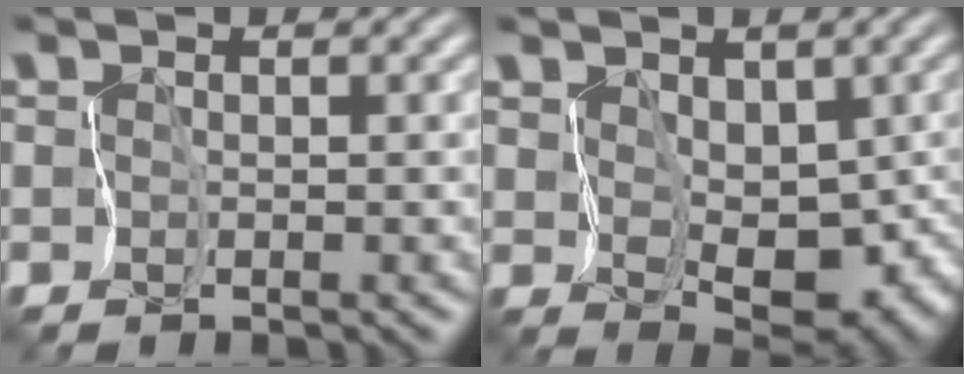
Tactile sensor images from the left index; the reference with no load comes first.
{"total": 9.1, "force": [1.9, 6.2, 6.4], "torque": [-0.089, -0.013, 0.047]}